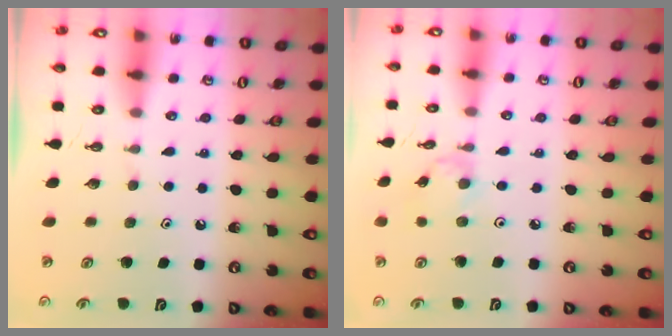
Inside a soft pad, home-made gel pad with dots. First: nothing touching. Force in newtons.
{"total": 1.1, "press": 1.1, "slide": 0.3}